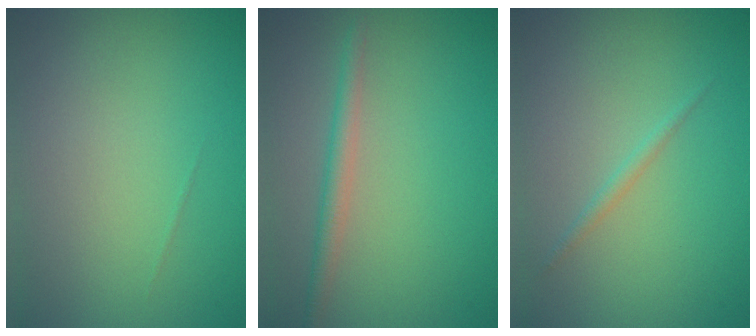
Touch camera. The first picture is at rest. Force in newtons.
{"total": 2.0, "press": 2.0, "slide": 0.0}
{"total": 0.8, "press": 0.8, "slide": 0.1}